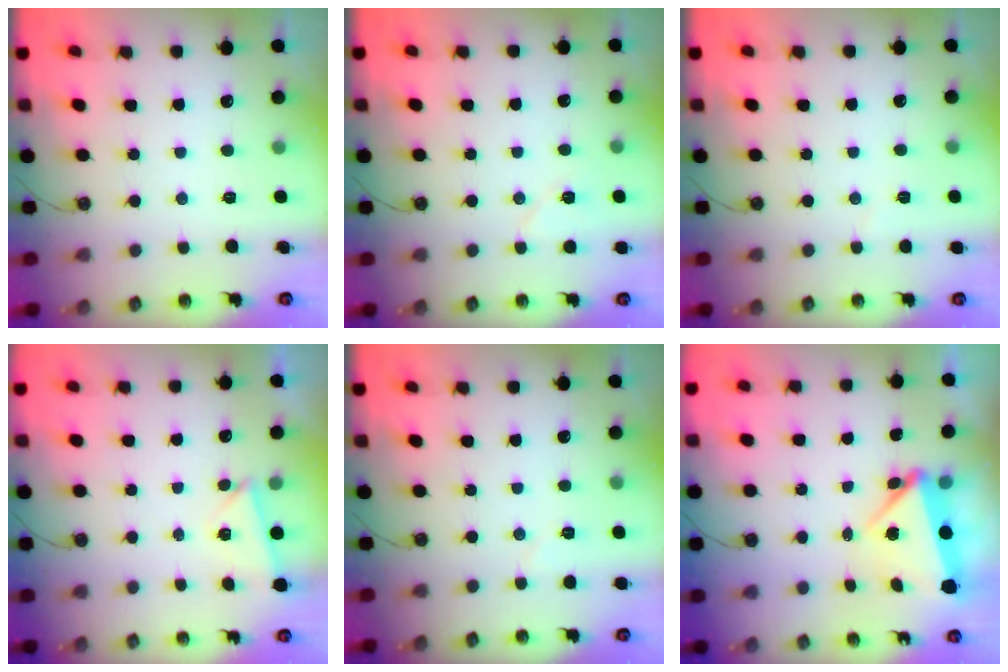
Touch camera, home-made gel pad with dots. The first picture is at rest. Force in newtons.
{"total": 7.0, "press": 7.0, "slide": 0.6}
{"total": 2.3, "press": 1.7, "slide": 1.6}
{"total": 2.0, "press": 1.7, "slide": 1.0}
{"total": 3.0, "press": 2.8, "slide": 1.0}
{"total": 7.0, "press": 6.9, "slide": 0.6}